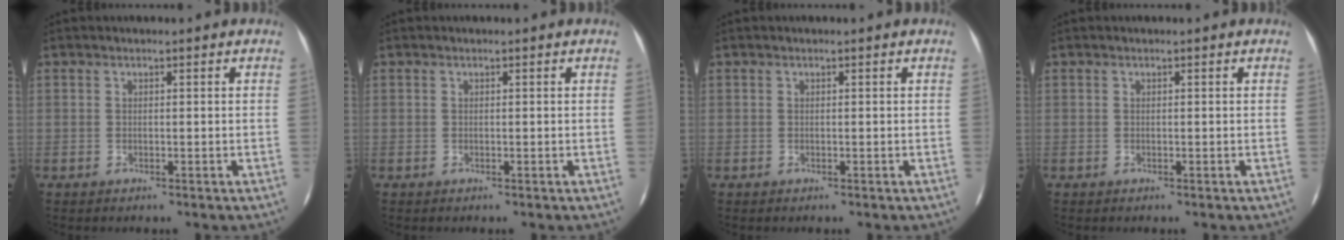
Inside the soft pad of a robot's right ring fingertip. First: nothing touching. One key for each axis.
{"total": 0.0}
{"total": 0.0}
{"total": 0.0}